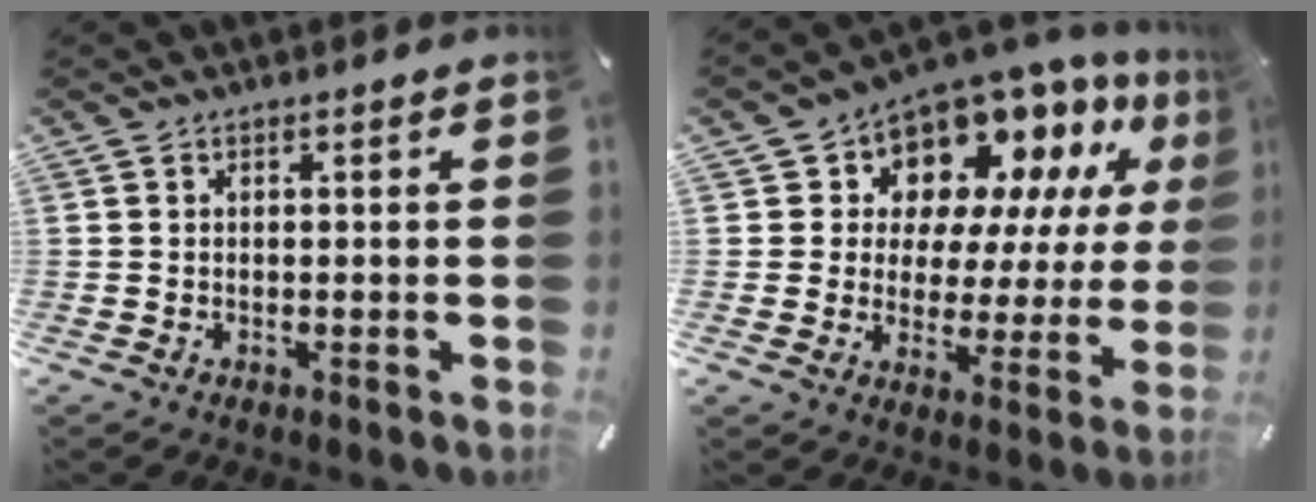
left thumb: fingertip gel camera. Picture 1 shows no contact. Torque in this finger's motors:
{"motor_torque": [2.51, 2.50, 1.43, -1.34, 0.15]}